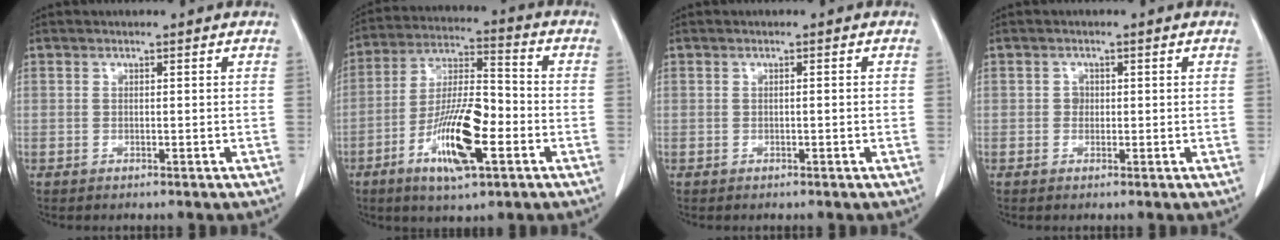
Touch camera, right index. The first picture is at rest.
{"total": 13.9, "force": [-5.3, 3.2, 12.4], "torque": [-0.238, -0.006, -0.093]}
{"total": 0.7, "force": [-0.1, 0.0, 0.7], "torque": [-0.012, 0.000, 0.002]}
{"total": 1.1, "force": [0.0, 1.0, 0.4], "torque": [-0.005, 0.003, -0.001]}